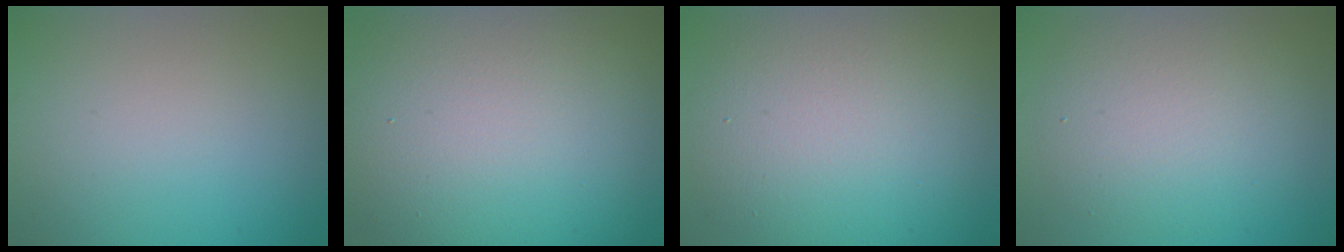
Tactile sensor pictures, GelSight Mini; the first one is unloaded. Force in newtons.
{"total": 14.9, "press": 14.9, "slide": 0.8}
{"total": 10.5, "press": 10.5, "slide": 0.5}
{"total": 5.9, "press": 5.9, "slide": 0.3}